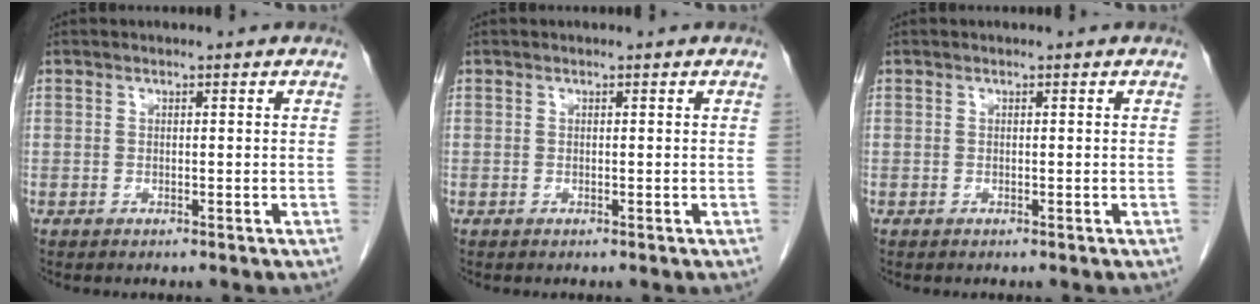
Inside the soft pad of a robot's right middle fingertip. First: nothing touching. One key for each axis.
{"total": 0.0}
{"total": 0.0}